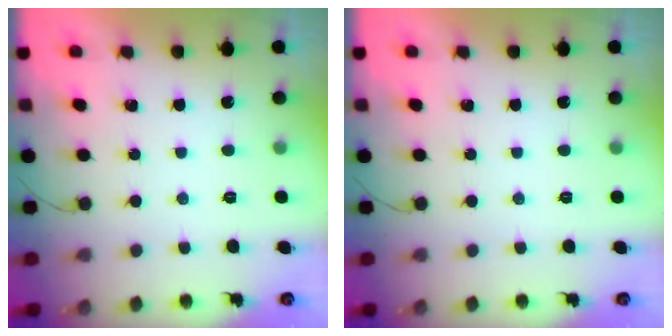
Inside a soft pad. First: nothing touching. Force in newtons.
{"total": 0.0}